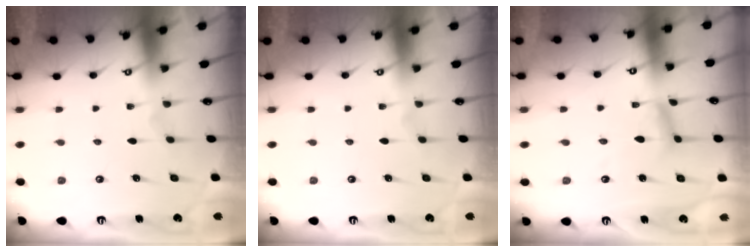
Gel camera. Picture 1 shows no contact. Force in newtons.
{"total": 0.0}
{"total": 7.8, "press": 7.8, "slide": 0.6}